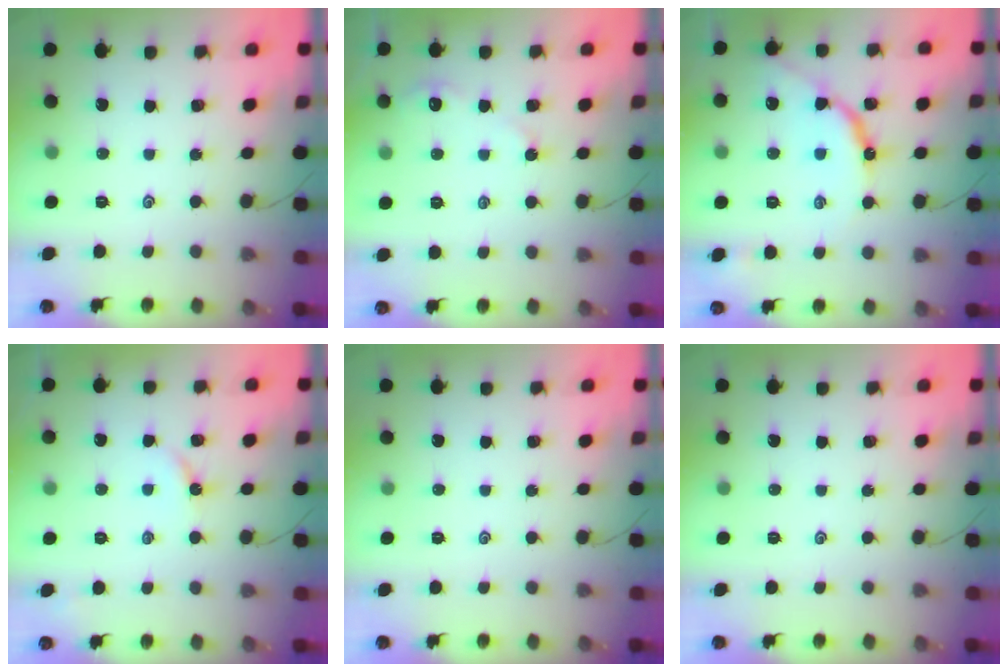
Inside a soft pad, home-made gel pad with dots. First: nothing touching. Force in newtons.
{"total": 2.8, "press": 2.8, "slide": 0.4}
{"total": 9.7, "press": 9.6, "slide": 1.1}
{"total": 2.6, "press": 2.6, "slide": 0.4}
{"total": 0.0}
{"total": 0.0}